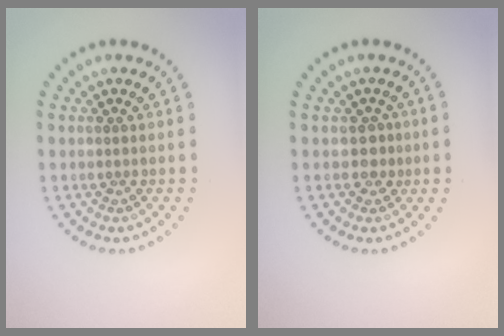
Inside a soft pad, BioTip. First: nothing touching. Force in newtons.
{"total": 1.5, "press": 1.2, "slide": 0.9}